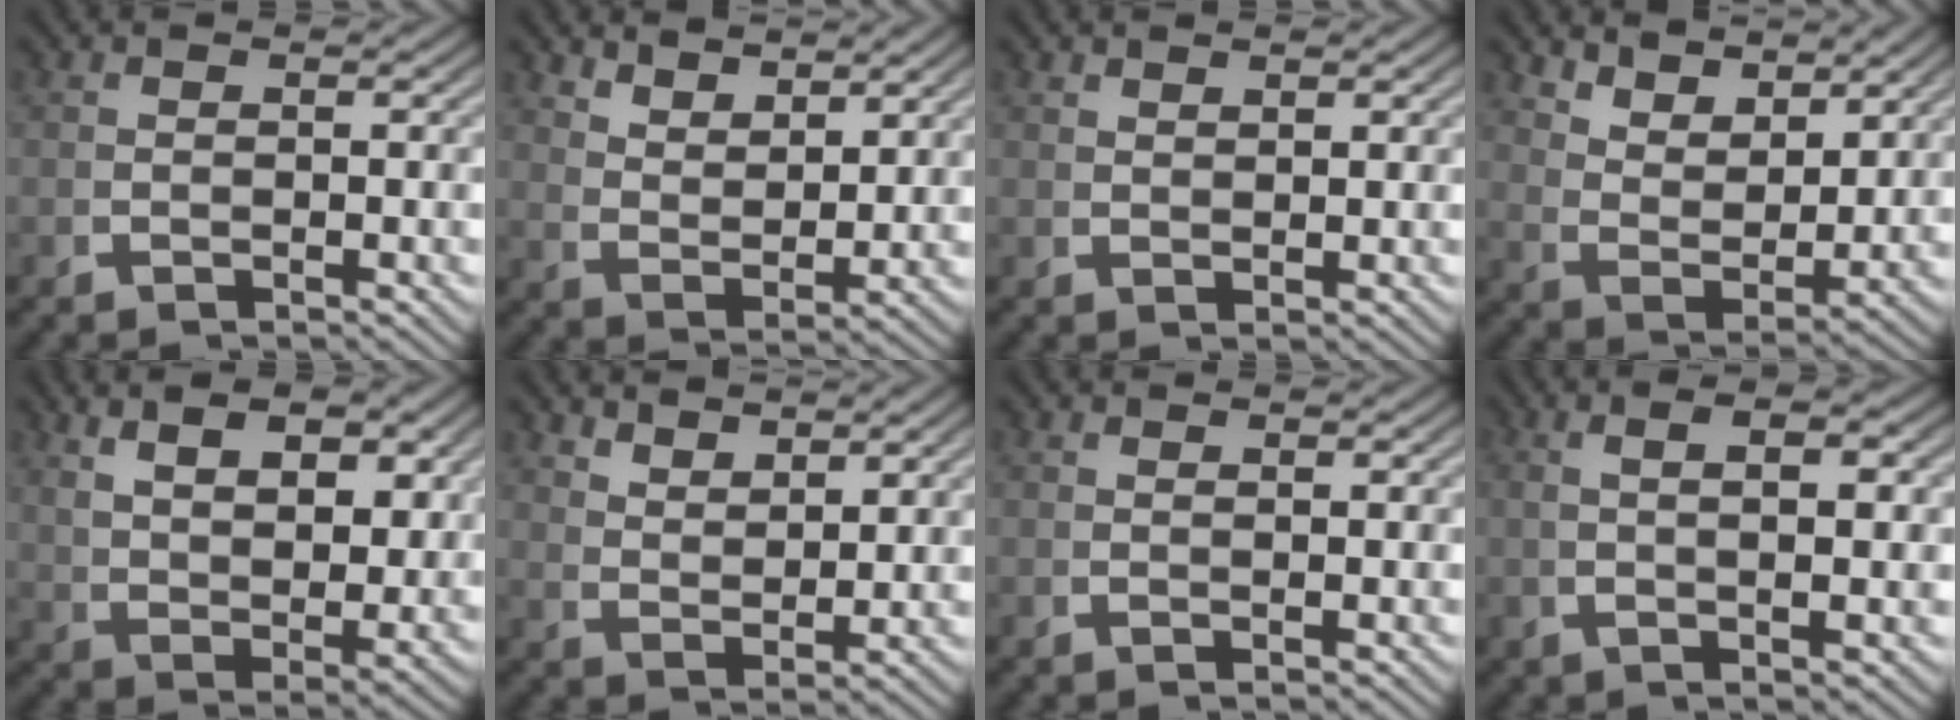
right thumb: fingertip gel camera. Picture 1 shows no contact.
{"total": 3.8, "force": [3.2, 0.9, 1.8], "torque": [-0.037, -0.009, 0.070]}
{"total": 1.4, "force": [1.4, -0.3, 0.1], "torque": [0.005, 0.004, 0.031]}
{"total": 5.3, "force": [3.4, 2.3, 3.3], "torque": [-0.076, -0.015, 0.071]}
{"total": 7.3, "force": [2.9, 3.8, 5.5], "torque": [-0.088, -0.019, 0.065]}
{"total": 3.3, "force": [3.0, 0.5, 1.2], "torque": [-0.022, -0.004, 0.067]}
{"total": 0.6, "force": [0.4, 0.0, 0.5], "torque": [-0.010, 0.000, 0.009]}
{"total": 3.9, "force": [0.9, 0.6, 3.8], "torque": [-0.064, 0.008, 0.017]}